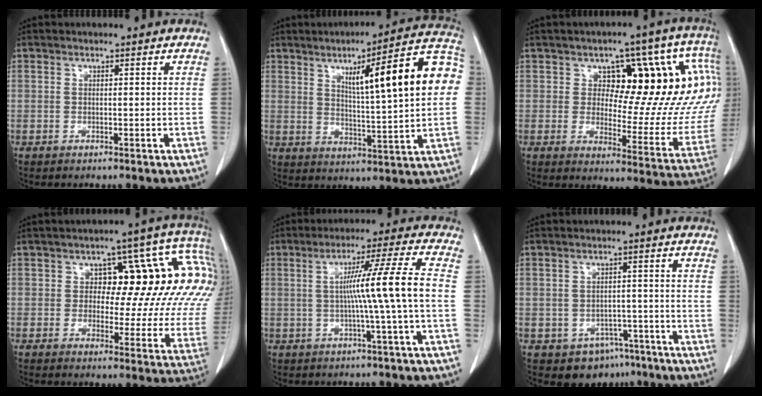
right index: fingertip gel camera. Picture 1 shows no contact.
{"total": 17.7, "force": [4.2, 1.7, 17.1], "torque": [-0.234, 0.028, 0.055]}
{"total": 19.8, "force": [6.9, 8.4, 16.6], "torque": [-0.189, 0.023, 0.091]}
{"total": 15.1, "force": [3.8, 6.7, 13.0], "torque": [-0.151, 0.022, 0.032]}
{"total": 9.4, "force": [-0.7, -2.2, 9.1], "torque": [-0.151, 0.011, -0.004]}
{"total": 6.7, "force": [-4.0, 5.1, 1.7], "torque": [-0.009, 0.014, -0.045]}